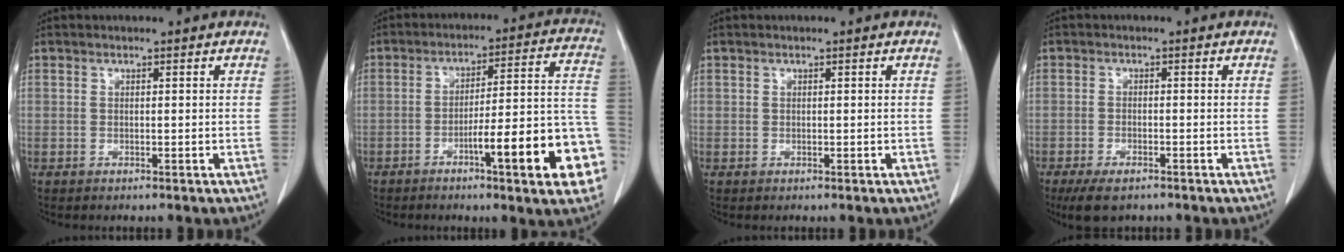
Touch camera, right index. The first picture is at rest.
{"total": 16.7, "force": [-6.6, 1.4, 15.3], "torque": [-0.145, 0.024, -0.086]}
{"total": 0.0}
{"total": 5.0, "force": [-3.7, 1.8, 2.9], "torque": [-0.050, -0.008, -0.059]}